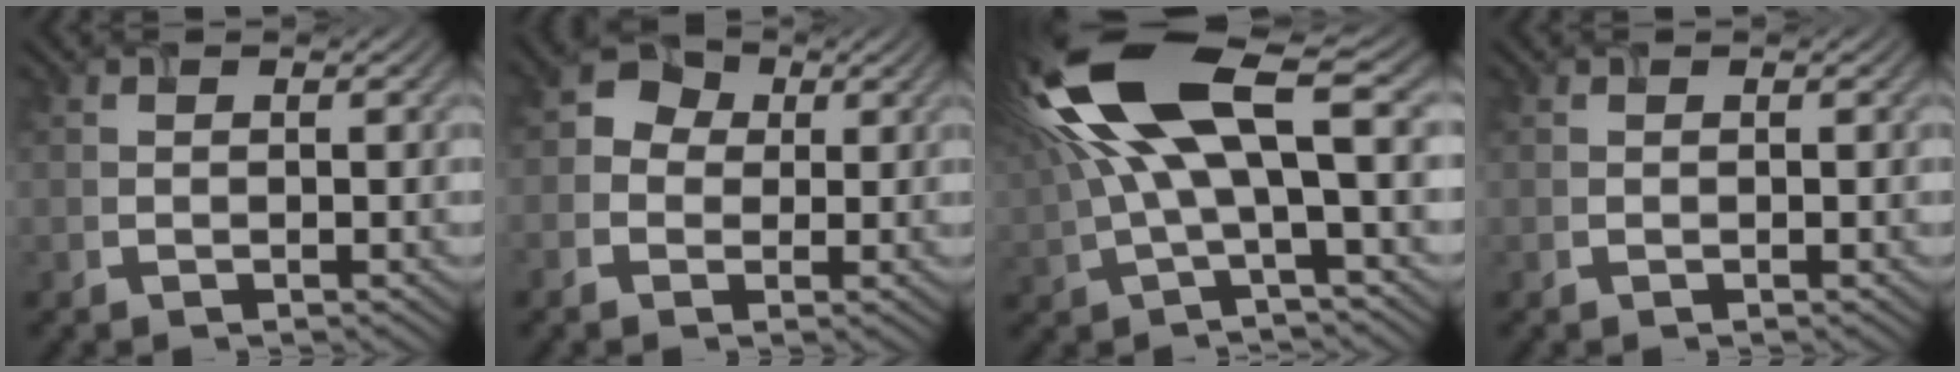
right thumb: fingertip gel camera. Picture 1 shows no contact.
{"total": 3.2, "force": [-0.3, 3.1, 0.9], "torque": [-0.018, 0.004, -0.014]}
{"total": 15.6, "force": [3.7, 5.2, 14.3], "torque": [-0.316, 0.007, 0.076]}
{"total": 0.0}